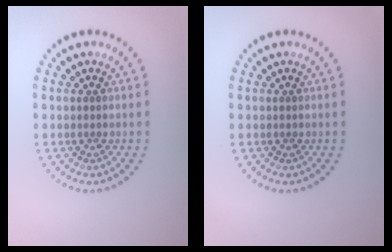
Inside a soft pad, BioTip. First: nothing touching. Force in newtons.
{"total": 0.0}